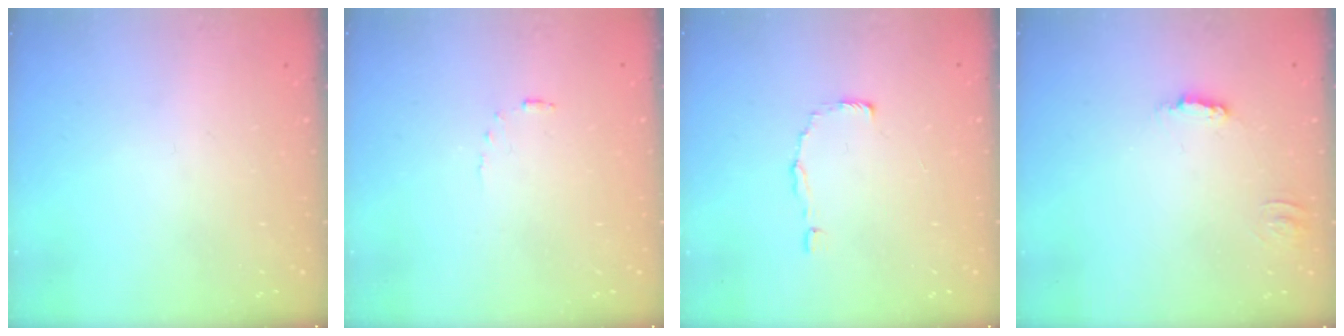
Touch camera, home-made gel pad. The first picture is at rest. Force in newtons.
{"total": 2.5, "press": 2.5, "slide": 0.5}
{"total": 2.0, "press": 2.0, "slide": 0.1}
{"total": 3.5, "press": 3.5, "slide": 0.1}